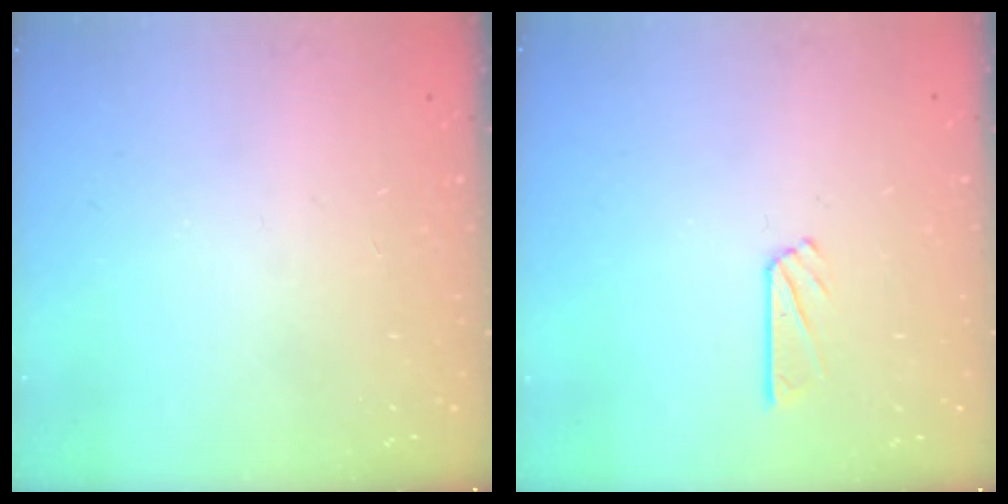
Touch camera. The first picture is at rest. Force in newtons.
{"total": 3.7, "press": 3.7, "slide": 0.3}